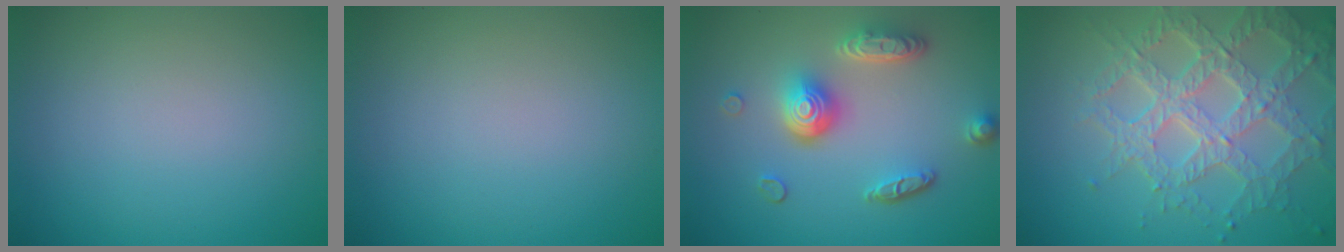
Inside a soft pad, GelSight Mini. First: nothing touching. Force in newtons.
{"total": 0.0}
{"total": 5.1, "press": 3.8, "slide": 3.4}
{"total": 7.2, "press": 5.3, "slide": 4.9}